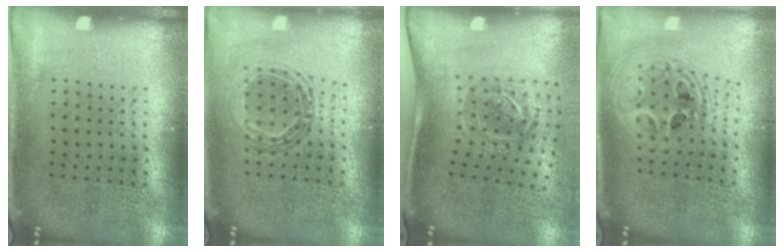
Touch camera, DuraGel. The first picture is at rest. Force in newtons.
{"total": 0.9, "press": 0.9, "slide": 0.1}
{"total": 2.0, "press": 1.2, "slide": 1.5}
{"total": 2.4, "press": 1.8, "slide": 1.5}